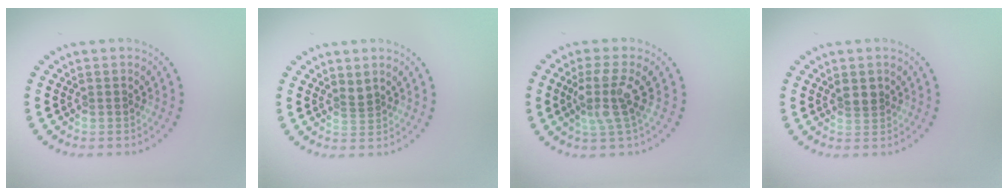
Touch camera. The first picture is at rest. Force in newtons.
{"total": 0.7, "press": 0.4, "slide": 0.6}
{"total": 3.3, "press": 2.4, "slide": 2.2}
{"total": 1.5, "press": 1.3, "slide": 0.8}